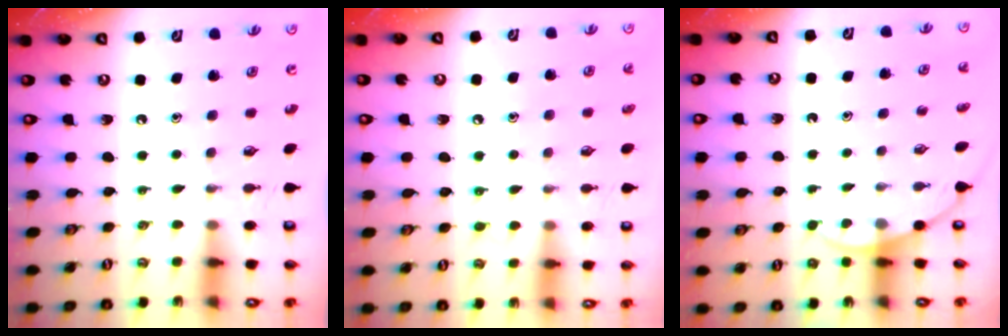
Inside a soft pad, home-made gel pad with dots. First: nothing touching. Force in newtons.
{"total": 5.9, "press": 5.8, "slide": 0.7}
{"total": 3.8, "press": 3.8, "slide": 0.3}